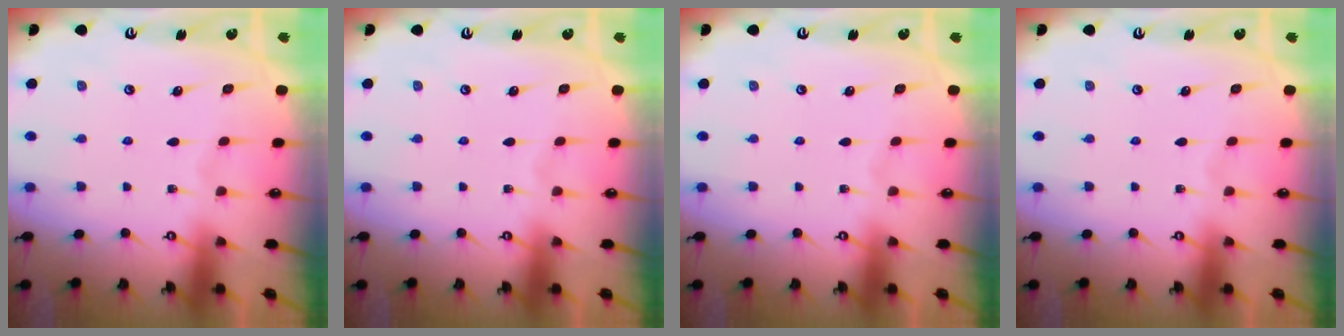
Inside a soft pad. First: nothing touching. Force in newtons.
{"total": 0.0}
{"total": 0.0}
{"total": 0.0}